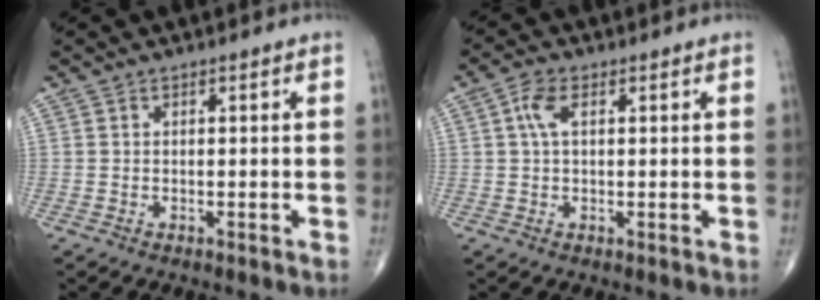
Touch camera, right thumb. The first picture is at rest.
{"total": 3.9, "force": [1.2, 2.0, 3.1], "torque": [-0.070, 0.008, 0.020]}